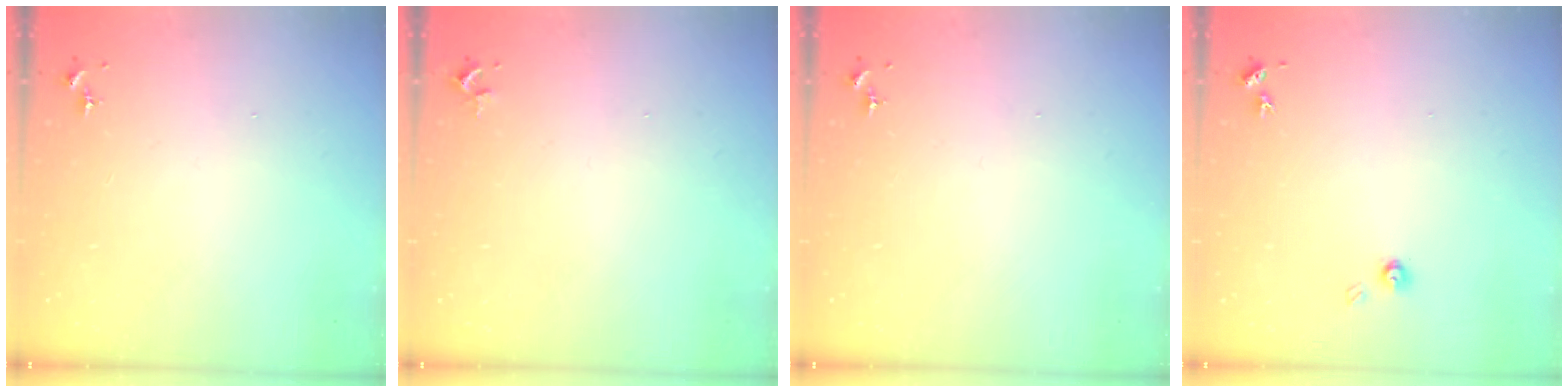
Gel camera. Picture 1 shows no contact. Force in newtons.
{"total": 2.4, "press": 2.4, "slide": 0.3}
{"total": 0.0}
{"total": 3.5, "press": 3.5, "slide": 0.4}